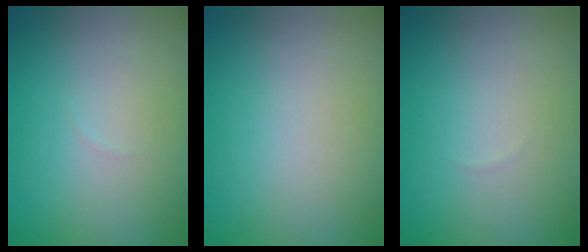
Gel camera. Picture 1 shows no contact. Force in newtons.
{"total": 0.0}
{"total": 0.0}